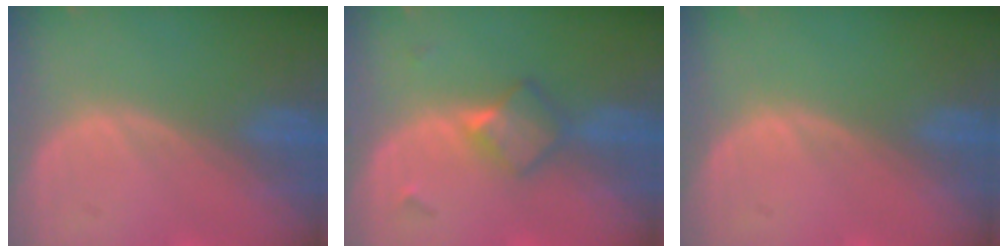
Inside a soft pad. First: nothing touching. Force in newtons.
{"total": 4.8, "press": 4.2, "slide": 2.2}
{"total": 0.0}